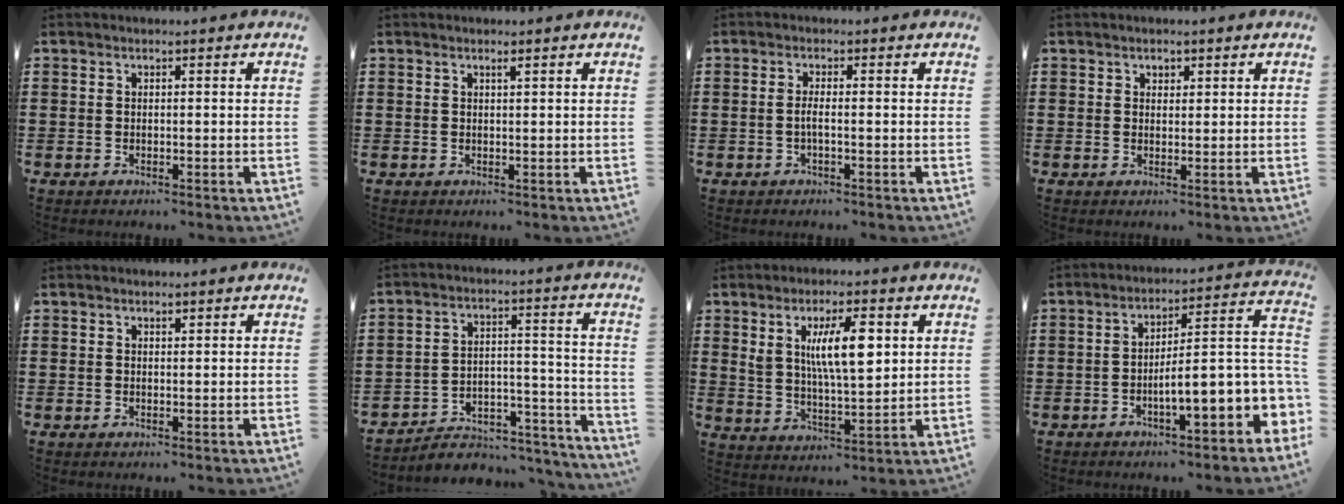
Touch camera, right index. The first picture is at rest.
{"total": 0.6, "force": [0.4, 0.0, 0.5], "torque": [-0.009, -0.001, 0.008]}
{"total": 2.1, "force": [-0.6, 0.1, 2.0], "torque": [-0.045, -0.005, -0.013]}
{"total": 1.2, "force": [0.7, 0.9, 0.3], "torque": [-0.008, 0.003, 0.014]}
{"total": 0.6, "force": [0.4, 0.3, 0.2], "torque": [-0.005, 0.002, 0.008]}
{"total": 5.1, "force": [-4.7, 1.7, 1.0], "torque": [-0.017, 0.011, -0.094]}
{"total": 9.6, "force": [3.2, 3.2, 8.5], "torque": [-0.163, 0.006, 0.053]}
{"total": 8.4, "force": [-2.6, 1.4, 7.9], "torque": [-0.135, -0.033, -0.051]}